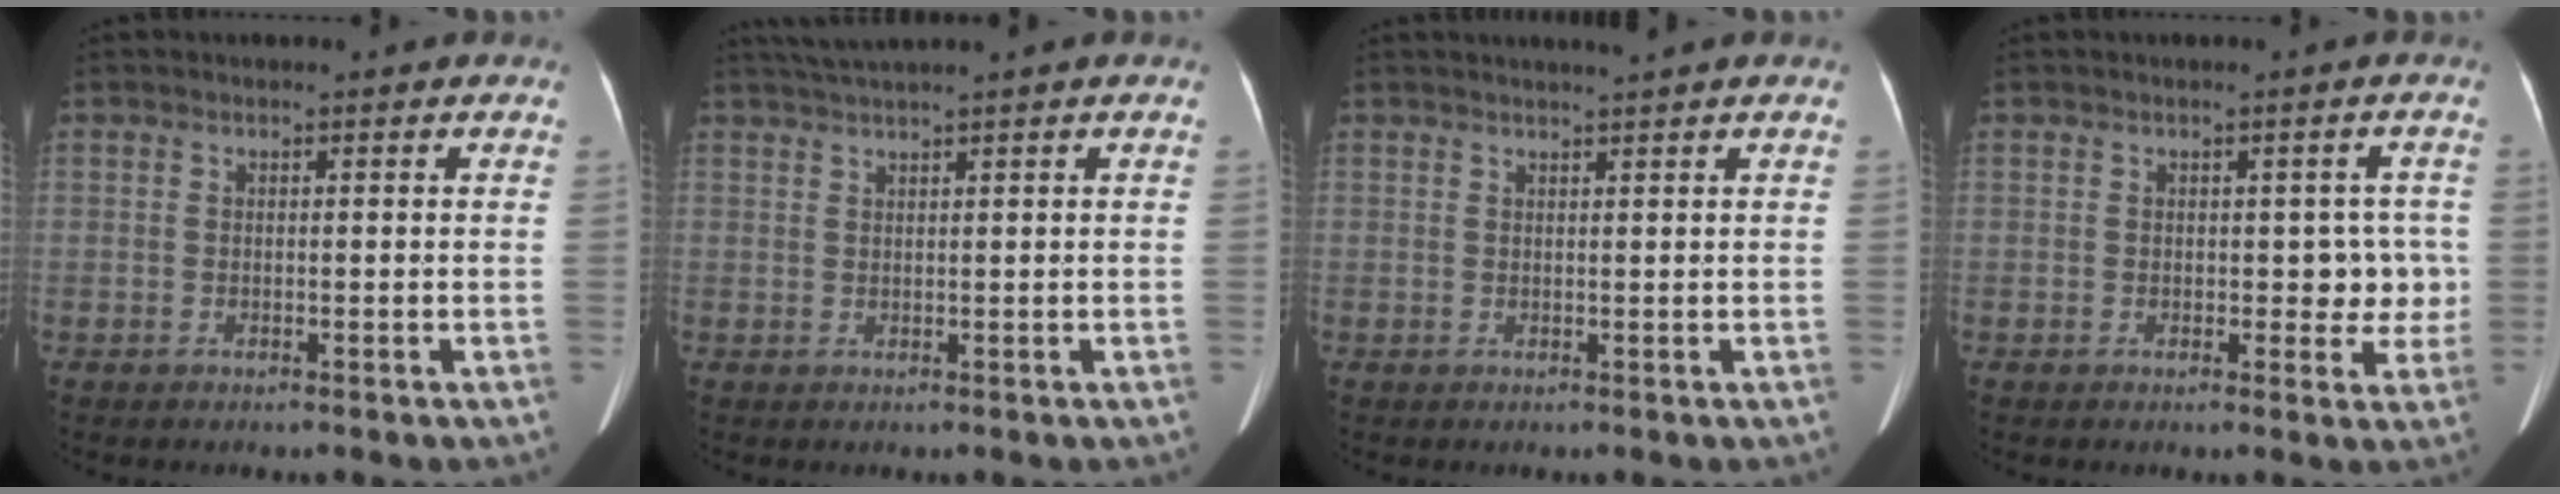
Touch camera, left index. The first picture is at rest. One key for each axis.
{"total": 3.3, "fx": 2.7, "fy": -1.1, "fz": 1.5, "tx": -0.031, "ty": 0.013, "tz": 0.056}
{"total": 2.2, "fx": 1.9, "fy": -0.8, "fz": 0.8, "tx": -0.007, "ty": 0.004, "tz": 0.034}
{"total": 3.5, "fx": 0.1, "fy": 2.3, "fz": 2.7, "tx": -0.024, "ty": 0.011, "tz": 0.004}